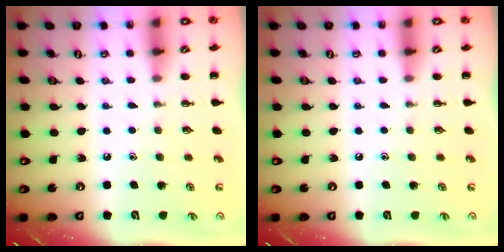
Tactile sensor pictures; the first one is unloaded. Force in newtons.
{"total": 0.0}